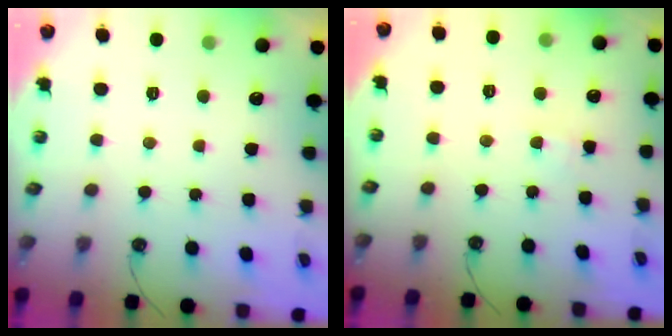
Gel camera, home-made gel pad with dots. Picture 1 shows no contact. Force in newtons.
{"total": 2.3, "press": 2.3, "slide": 0.4}